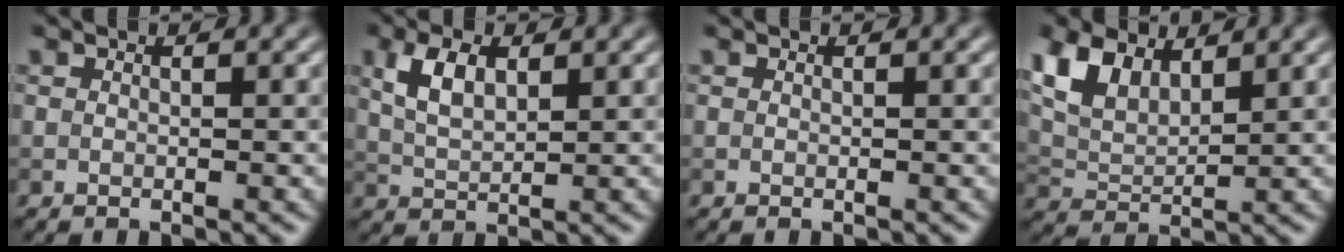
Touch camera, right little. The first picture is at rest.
{"total": 3.7, "force": [1.5, 1.9, 2.9], "torque": [-0.065, 0.007, 0.031]}
{"total": 0.0}
{"total": 5.8, "force": [3.4, 3.0, 3.6], "torque": [-0.082, 0.005, 0.066]}